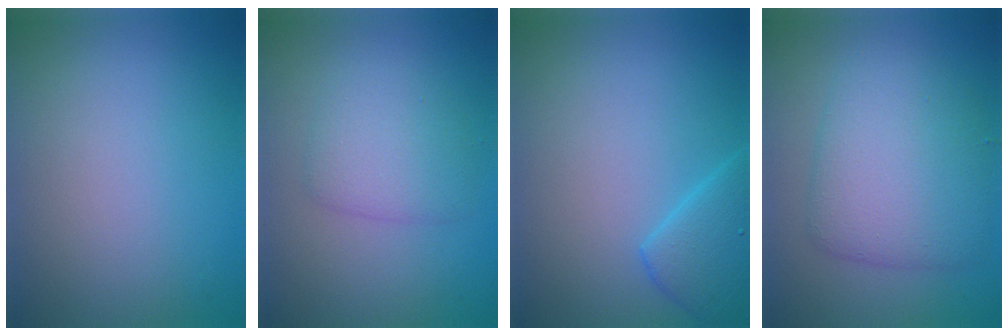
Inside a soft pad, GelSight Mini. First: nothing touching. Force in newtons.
{"total": 2.9, "press": 2.9, "slide": 0.1}
{"total": 3.1, "press": 3.1, "slide": 0.3}
{"total": 6.0, "press": 6.0, "slide": 0.2}